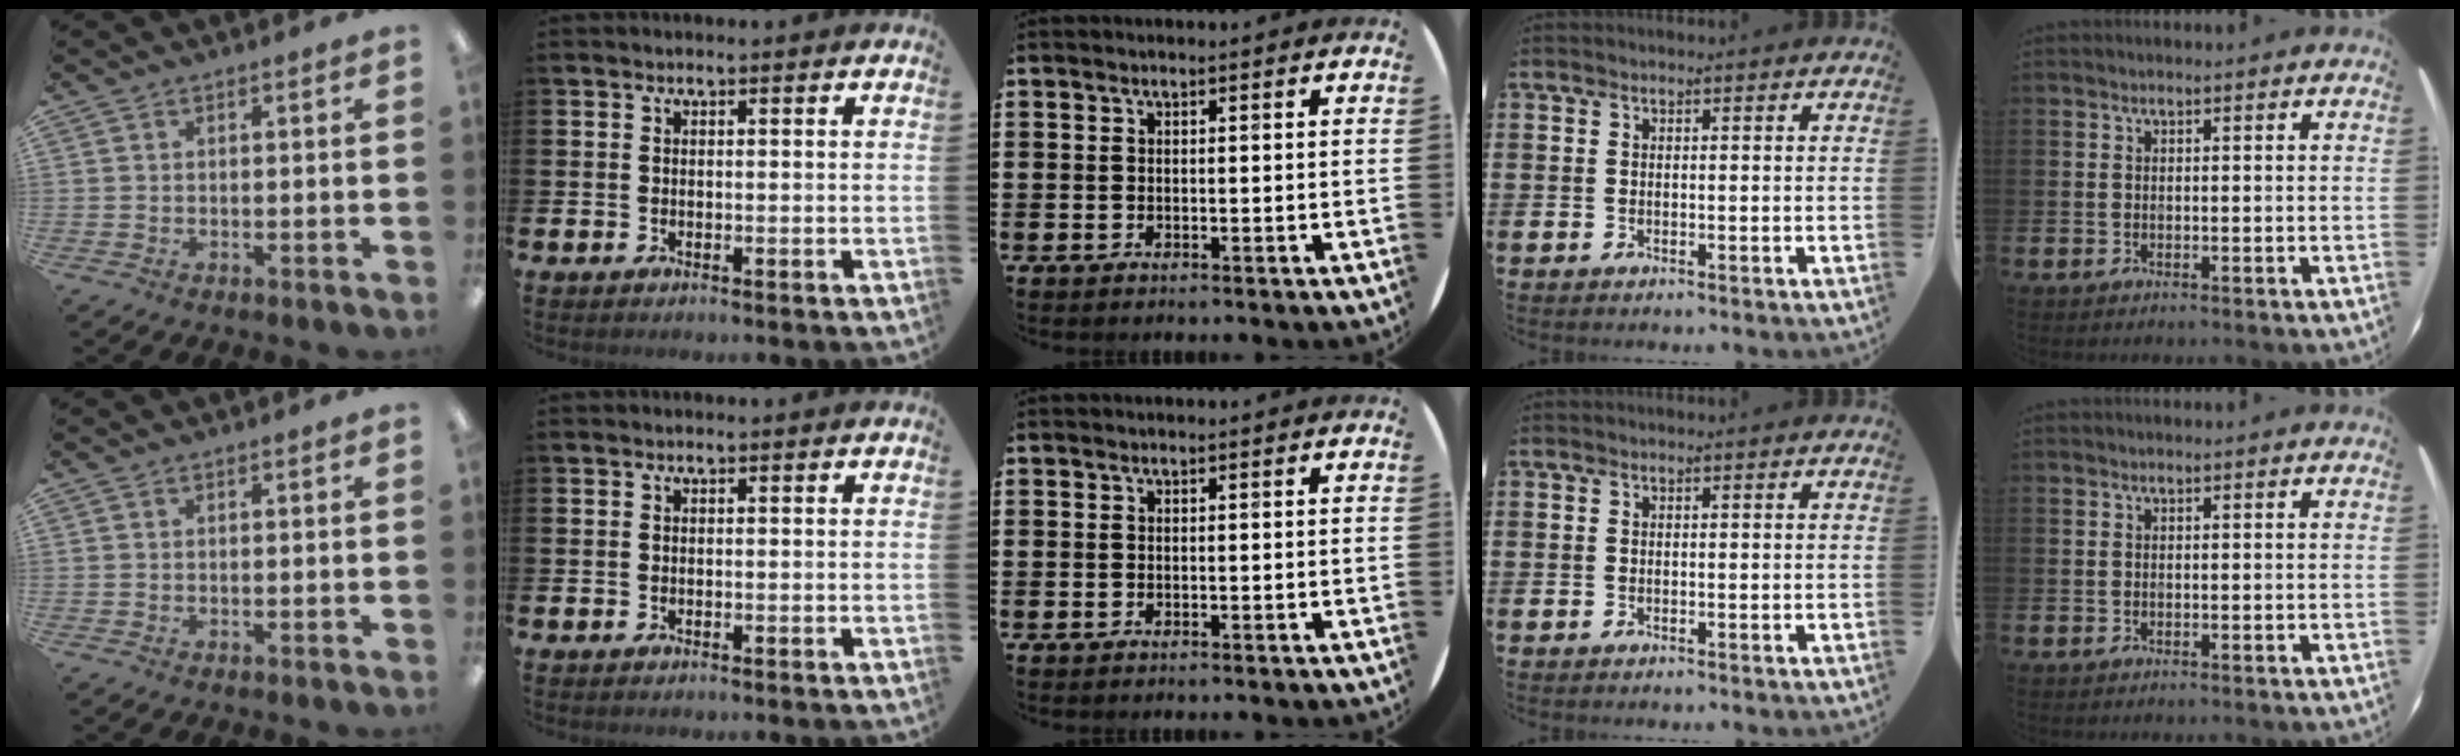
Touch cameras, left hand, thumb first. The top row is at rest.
{}